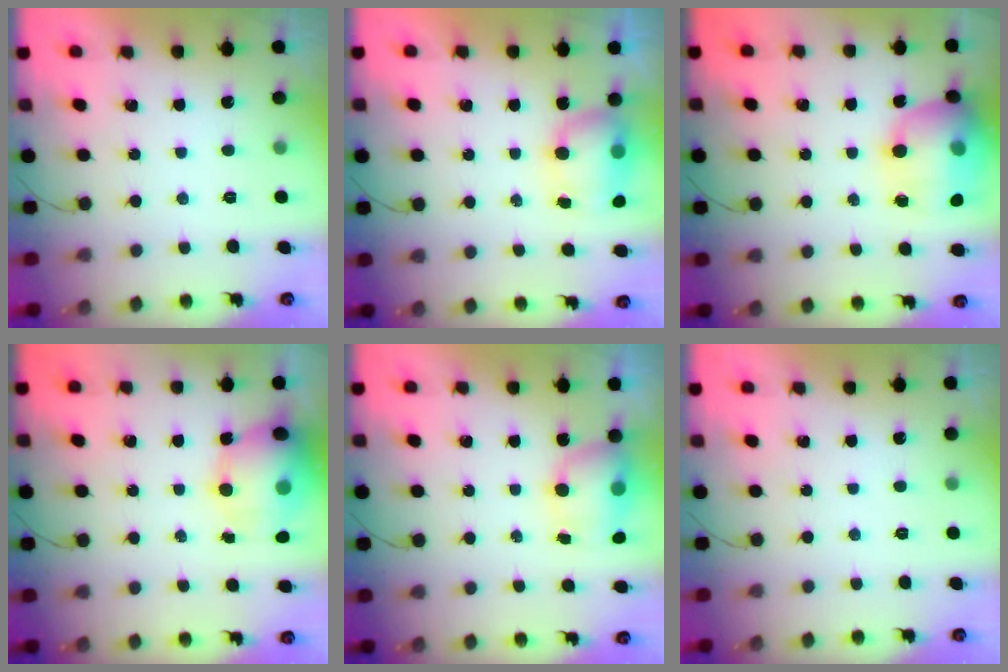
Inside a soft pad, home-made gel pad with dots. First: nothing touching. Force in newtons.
{"total": 11.3, "press": 8.6, "slide": 7.2}
{"total": 18.4, "press": 18.1, "slide": 3.4}
{"total": 14.9, "press": 14.5, "slide": 3.7}
{"total": 8.0, "press": 8.0, "slide": 0.5}
{"total": 0.0}